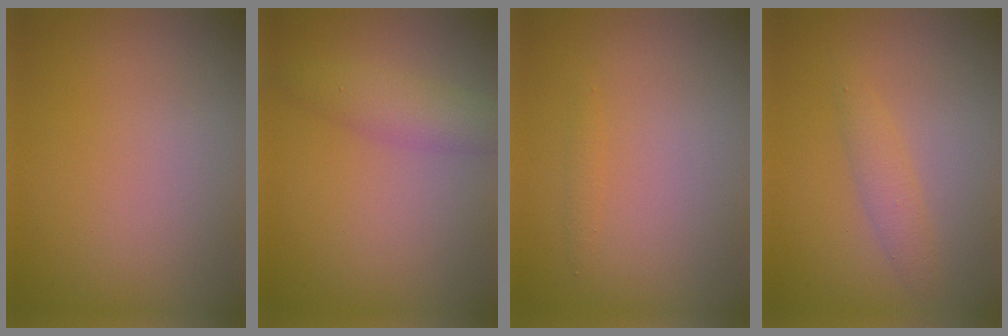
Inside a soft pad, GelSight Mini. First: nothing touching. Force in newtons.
{"total": 2.7, "press": 2.7, "slide": 0.0}
{"total": 0.5, "press": 0.5, "slide": 0.0}
{"total": 1.6, "press": 1.6, "slide": 0.1}